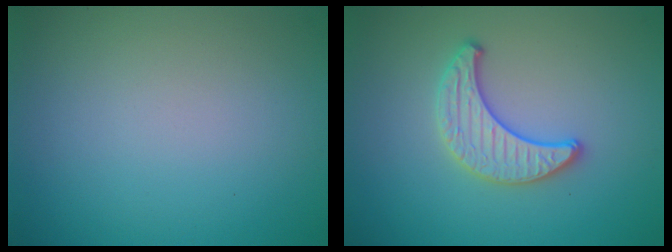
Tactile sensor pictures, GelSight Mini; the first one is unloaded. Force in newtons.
{"total": 3.0, "press": 3.0, "slide": 0.5}